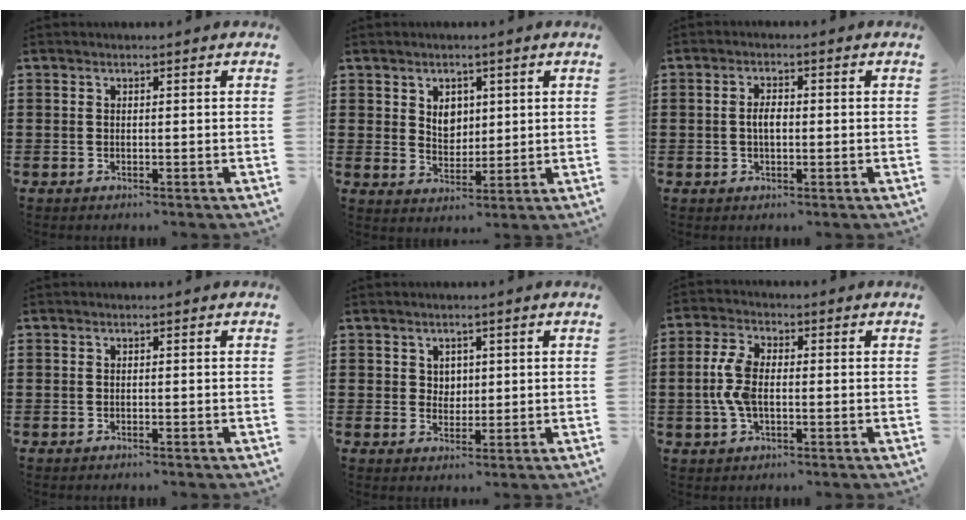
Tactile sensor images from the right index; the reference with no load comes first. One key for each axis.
{"total": 3.8, "fx": 1.7, "fy": 3.0, "fz": 1.7, "tx": -0.027, "ty": 0.004, "tz": 0.026}
{"total": 2.5, "fx": -0.2, "fy": 1.2, "fz": 2.2, "tx": -0.042, "ty": 0.004, "tz": -0.004}
{"total": 0.0}
{"total": 2.3, "fx": 1.2, "fy": 1.9, "fz": 0.6, "tx": -0.019, "ty": 0.008, "tz": 0.021}
{"total": 6.2, "fx": -0.5, "fy": 3.3, "fz": 5.3, "tx": -0.133, "ty": -0.002, "tz": -0.018}